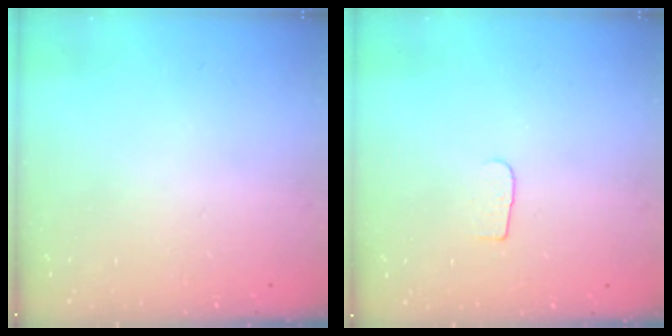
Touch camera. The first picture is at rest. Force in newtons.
{"total": 4.2, "press": 4.2, "slide": 0.4}